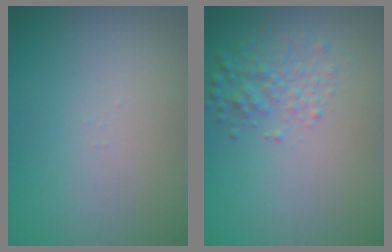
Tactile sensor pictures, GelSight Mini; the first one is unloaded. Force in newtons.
{"total": 2.4, "press": 2.4, "slide": 0.1}